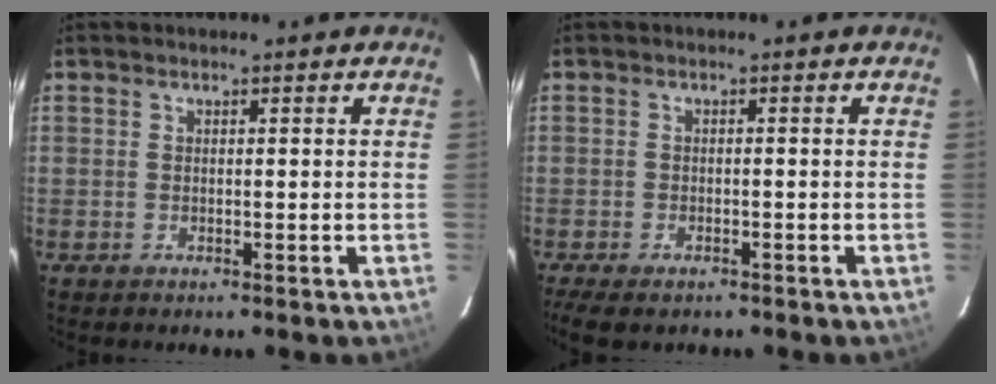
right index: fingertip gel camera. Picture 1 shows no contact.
{"total": 6.3, "force": [-4.6, 2.7, 3.2], "torque": [-0.083, -0.020, -0.079]}